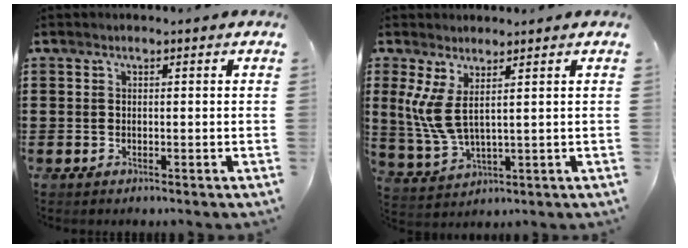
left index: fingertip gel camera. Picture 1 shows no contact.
{"total": 6.3, "force": [2.7, 2.1, 5.3], "torque": [-0.139, -0.016, 0.043]}